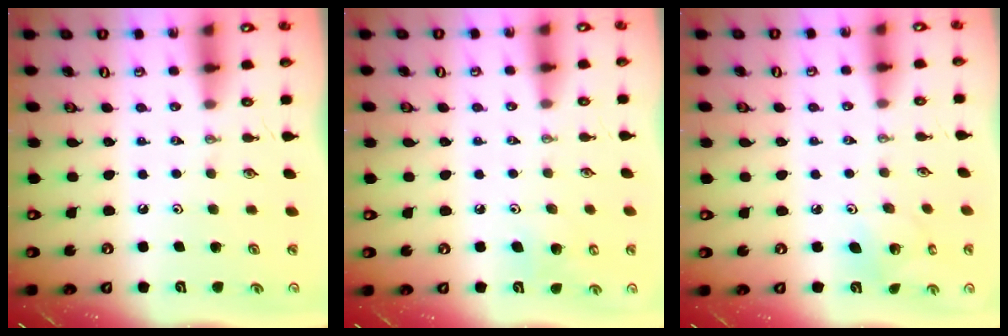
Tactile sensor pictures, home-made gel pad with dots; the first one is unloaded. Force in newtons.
{"total": 7.2, "press": 7.0, "slide": 1.5}
{"total": 4.0, "press": 4.0, "slide": 0.2}